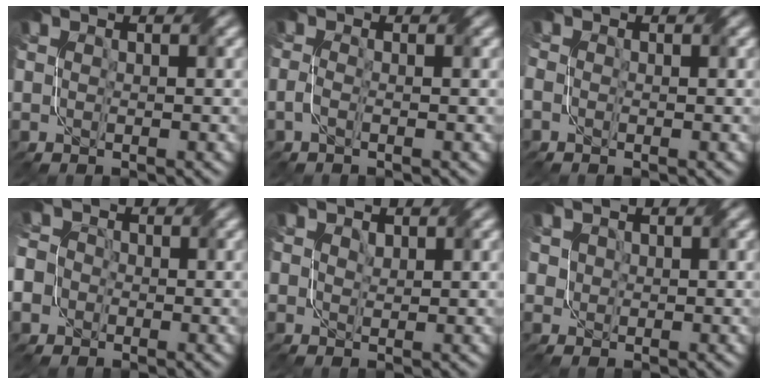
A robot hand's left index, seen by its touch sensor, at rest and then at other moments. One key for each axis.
{"total": 1.1, "fx": -0.8, "fy": 0.2, "fz": 0.8, "tx": -0.020, "ty": 0.002, "tz": -0.023}
{"total": 1.3, "fx": -0.4, "fy": 1.0, "fz": 0.8, "tx": -0.019, "ty": 0.001, "tz": -0.009}
{"total": 8.4, "fx": -3.0, "fy": 7.4, "fz": 2.8, "tx": -0.077, "ty": -0.002, "tz": -0.094}
{"total": 0.8, "fx": 0.7, "fy": 0.4, "fz": 0.2, "tx": -0.007, "ty": -0.001, "tz": 0.008}
{"total": 1.2, "fx": 0.6, "fy": 1.0, "fz": 0.2, "tx": -0.018, "ty": -0.005, "tz": 0.023}